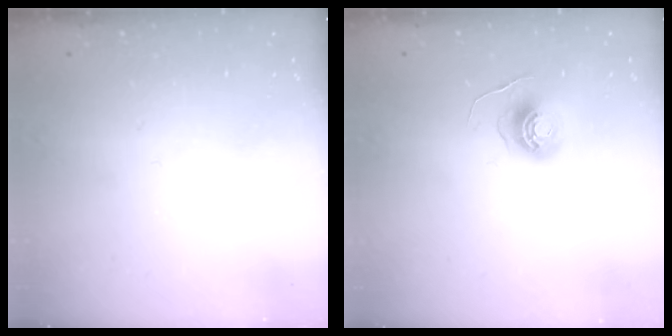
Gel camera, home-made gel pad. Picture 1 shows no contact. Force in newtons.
{"total": 6.4, "press": 6.4, "slide": 0.3}